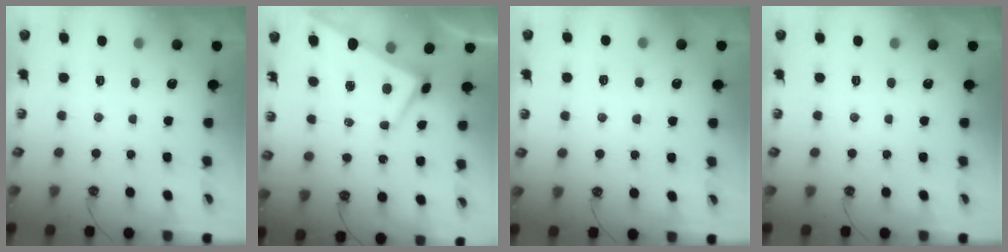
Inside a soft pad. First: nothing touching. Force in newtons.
{"total": 1.0, "press": 0.4, "slide": 1.0}
{"total": 0.7, "press": 0.2, "slide": 0.7}
{"total": 0.0}